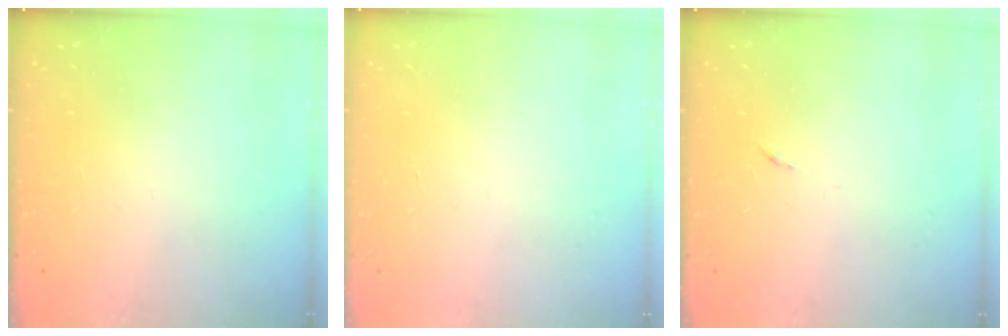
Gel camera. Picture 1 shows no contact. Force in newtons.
{"total": 1.6, "press": 1.6, "slide": 0.1}
{"total": 2.6, "press": 2.6, "slide": 0.4}